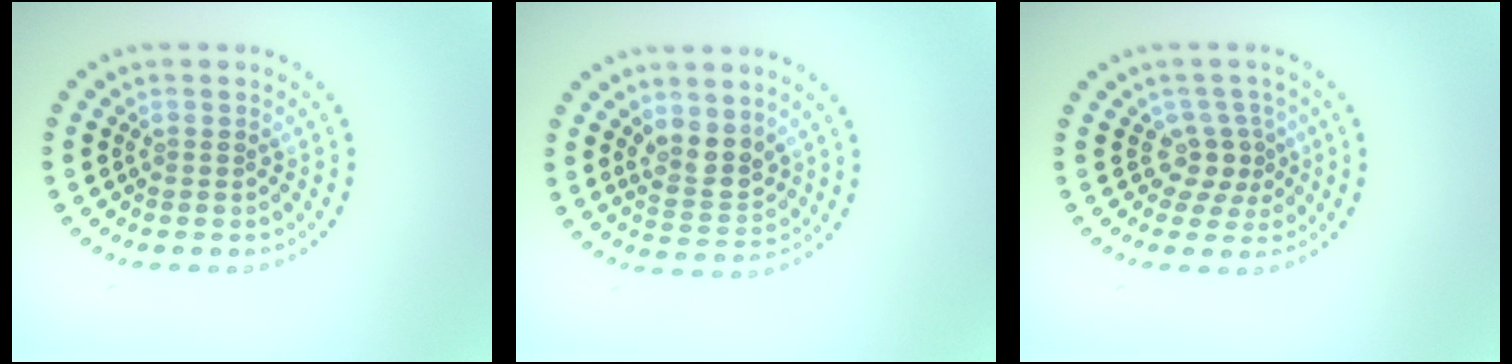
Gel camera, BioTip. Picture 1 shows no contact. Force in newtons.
{"total": 3.2, "press": 2.9, "slide": 1.2}
{"total": 2.4, "press": 1.7, "slide": 1.8}